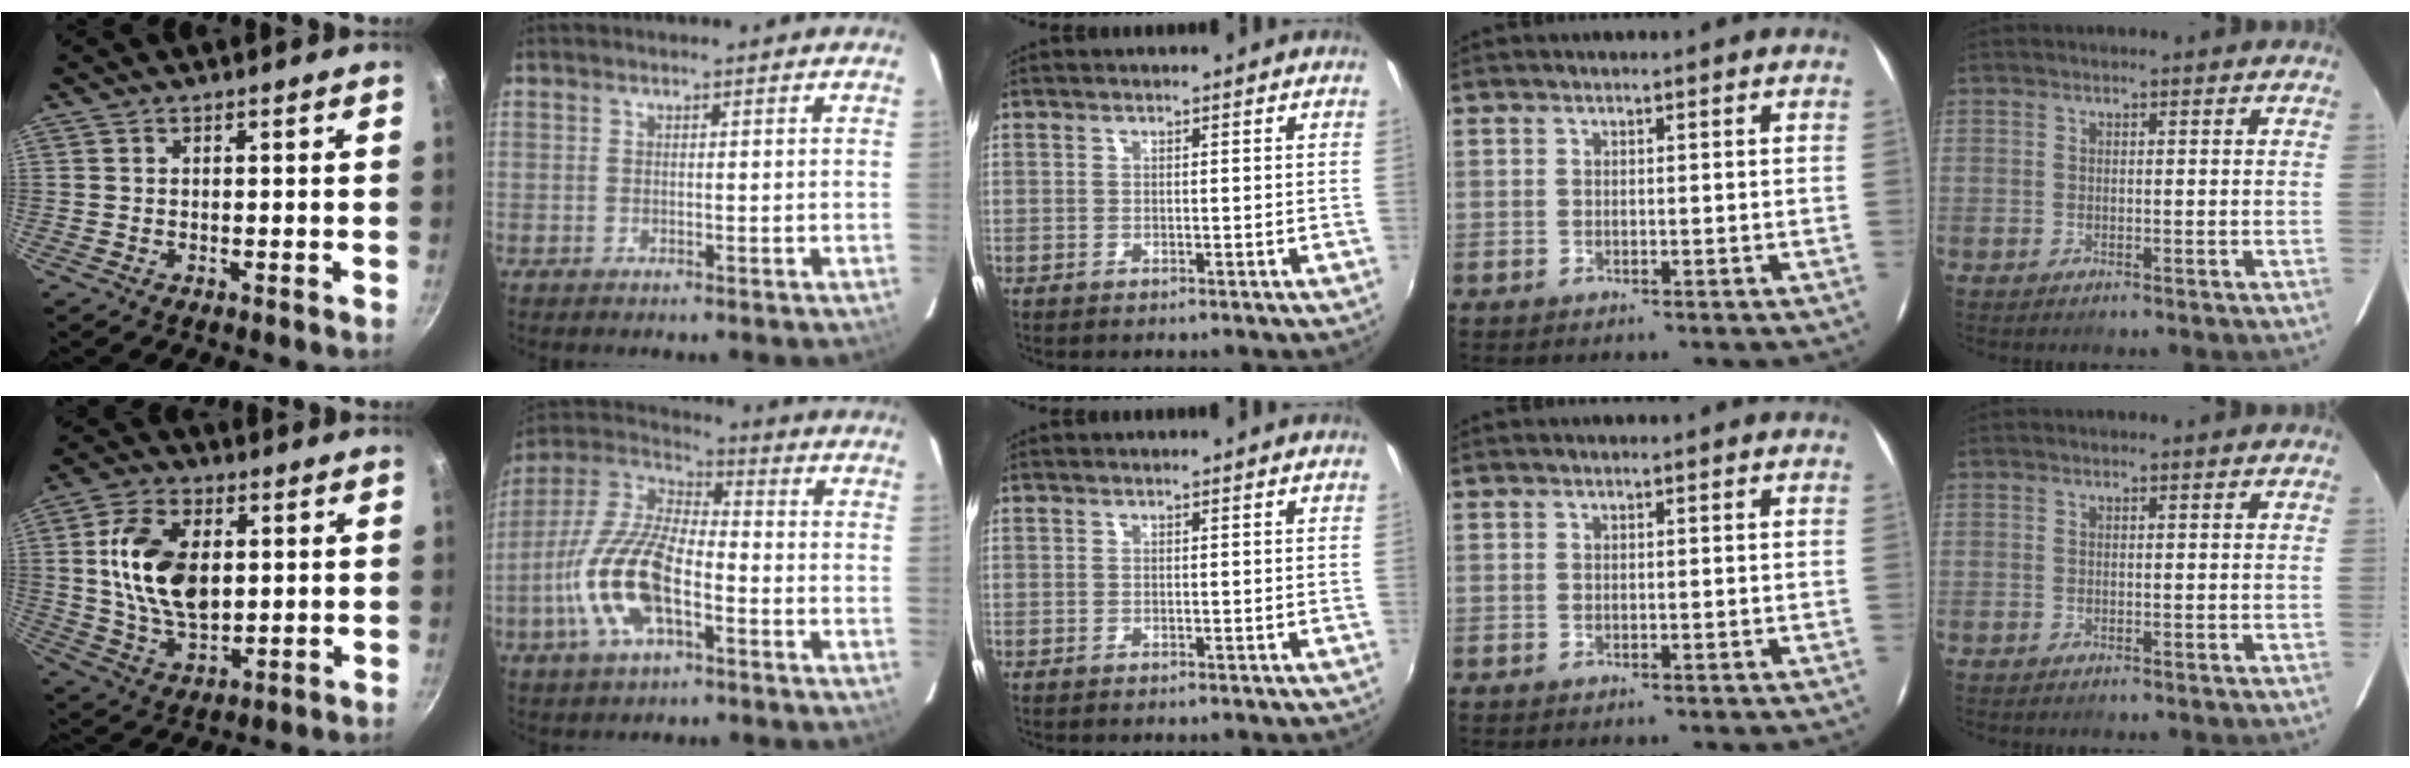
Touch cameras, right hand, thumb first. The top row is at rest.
{"thumb": {"total": 15.4, "force": [2.2, 9.4, 12.0], "torque": [-0.198, -0.006, 0.042]}, "index": {"total": 15.9, "force": [-5.8, 6.4, 13.4], "torque": [-0.284, -0.006, -0.115]}}